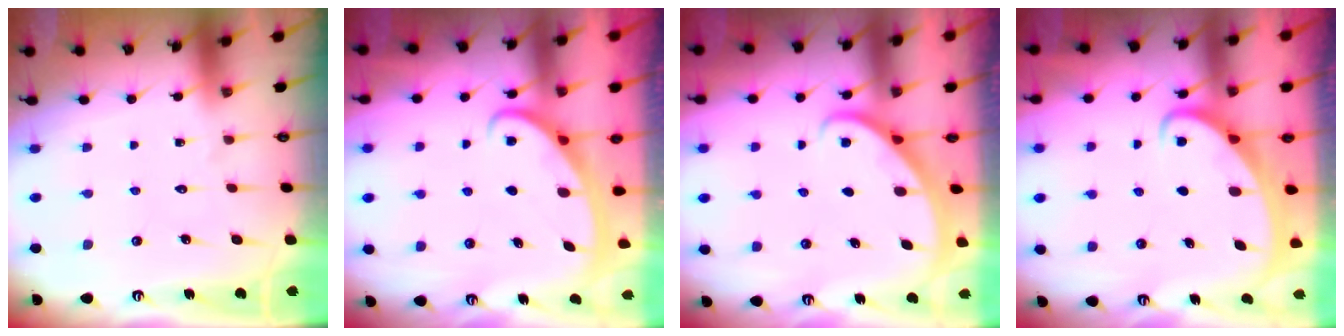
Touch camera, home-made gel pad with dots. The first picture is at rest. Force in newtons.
{"total": 2.6, "press": 2.6, "slide": 0.4}
{"total": 2.4, "press": 2.4, "slide": 0.2}
{"total": 2.1, "press": 2.1, "slide": 0.3}